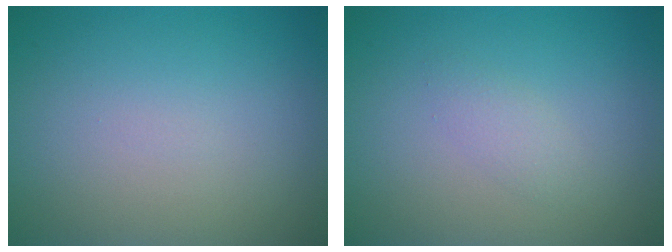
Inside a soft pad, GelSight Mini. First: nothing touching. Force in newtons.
{"total": 1.3, "press": 1.3, "slide": 0.0}